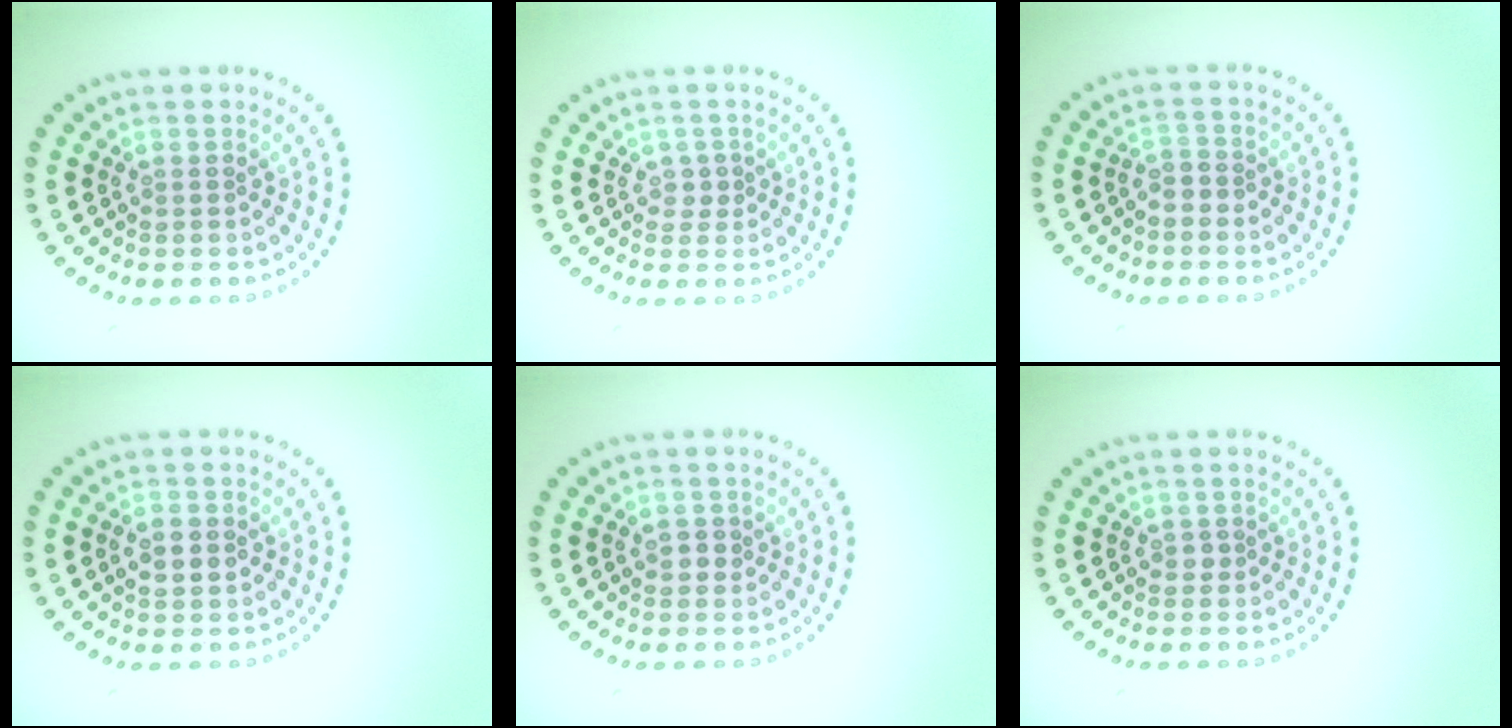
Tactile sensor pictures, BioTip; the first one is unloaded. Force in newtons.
{"total": 0.9, "press": 0.8, "slide": 0.5}
{"total": 1.1, "press": 0.7, "slide": 0.8}
{"total": 2.5, "press": 2.5, "slide": 0.0}
{"total": 1.1, "press": 1.1, "slide": 0.4}
{"total": 0.5, "press": 0.4, "slide": 0.3}